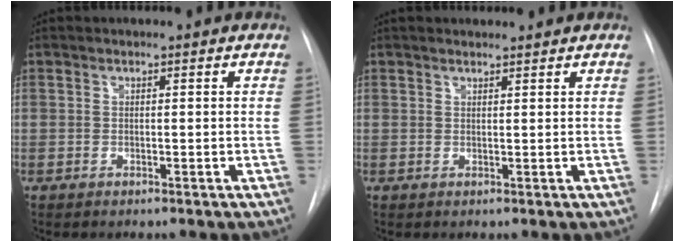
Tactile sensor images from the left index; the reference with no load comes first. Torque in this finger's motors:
{"motor_torque": [0.07, -0.10, -0.14, 0.02]}